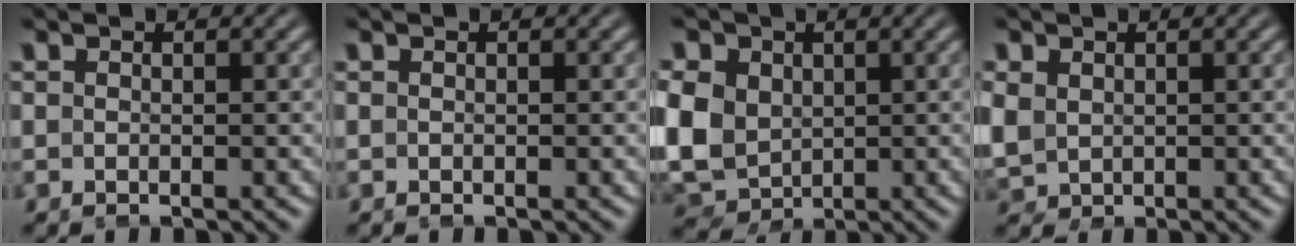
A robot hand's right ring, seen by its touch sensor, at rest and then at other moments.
{"total": 0.0}
{"total": 8.3, "force": [-0.7, 7.5, 3.7], "torque": [-0.109, -0.047, 0.004]}
{"total": 4.6, "force": [-0.2, 4.3, 1.6], "torque": [-0.065, -0.030, 0.012]}